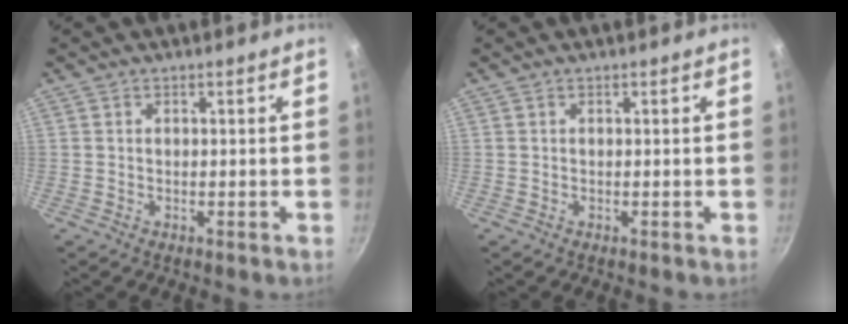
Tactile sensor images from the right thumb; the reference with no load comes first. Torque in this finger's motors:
{"motor_torque": [0.00, 0.00, 0.28, -0.28, 0.04]}